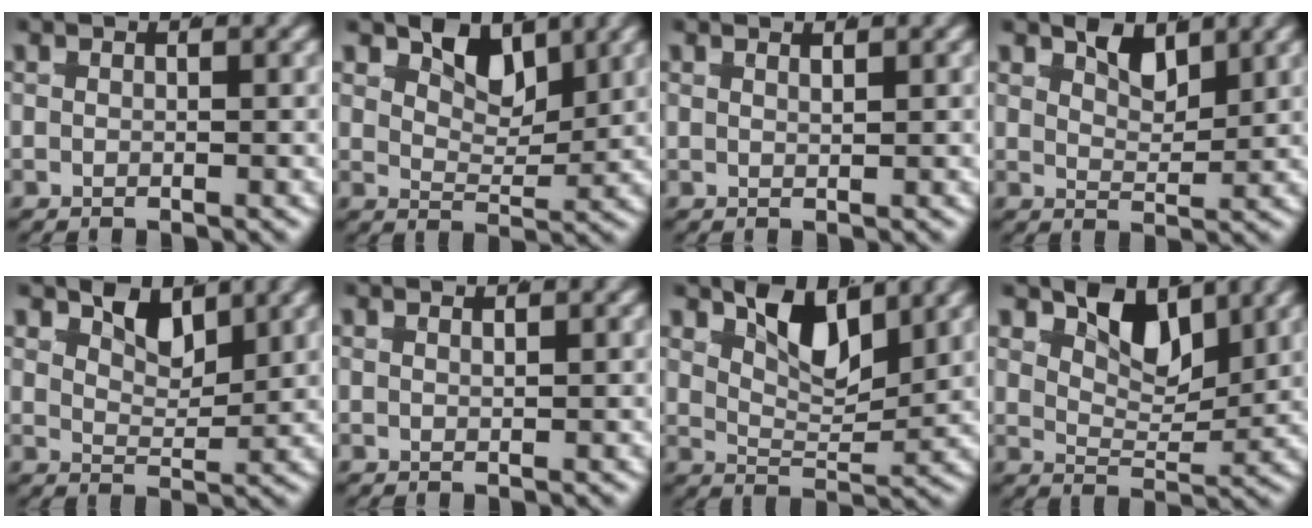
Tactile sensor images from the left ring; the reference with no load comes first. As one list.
[{"total": 5.6, "force": [2.8, 3.6, 3.3], "torque": [-0.066, -0.013, 0.045]}, {"total": 1.0, "force": [0.9, 0.2, 0.5], "torque": [-0.002, -0.001, 0.015]}, {"total": 3.4, "force": [2.1, 1.9, 1.9], "torque": [-0.042, -0.020, 0.036]}, {"total": 4.2, "force": [2.4, 2.5, 2.4], "torque": [-0.052, -0.018, 0.039]}, {"total": 0.7, "force": [0.6, 0.1, 0.2], "torque": [0.000, -0.002, 0.011]}, {"total": 6.2, "force": [2.8, 3.4, 4.2], "torque": [-0.079, -0.011, 0.043]}, {"total": 6.4, "force": [3.0, 4.0, 4.0], "torque": [-0.079, -0.013, 0.046]}]